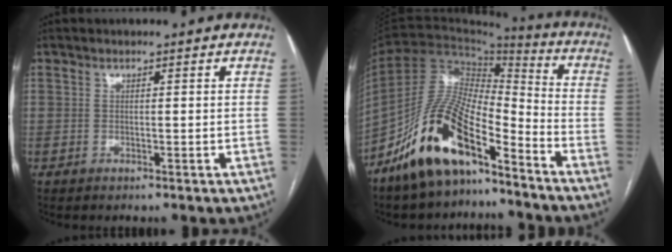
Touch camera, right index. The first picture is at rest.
{"total": 16.1, "force": [-10.9, 4.9, 10.7], "torque": [-0.209, 0.013, -0.202]}